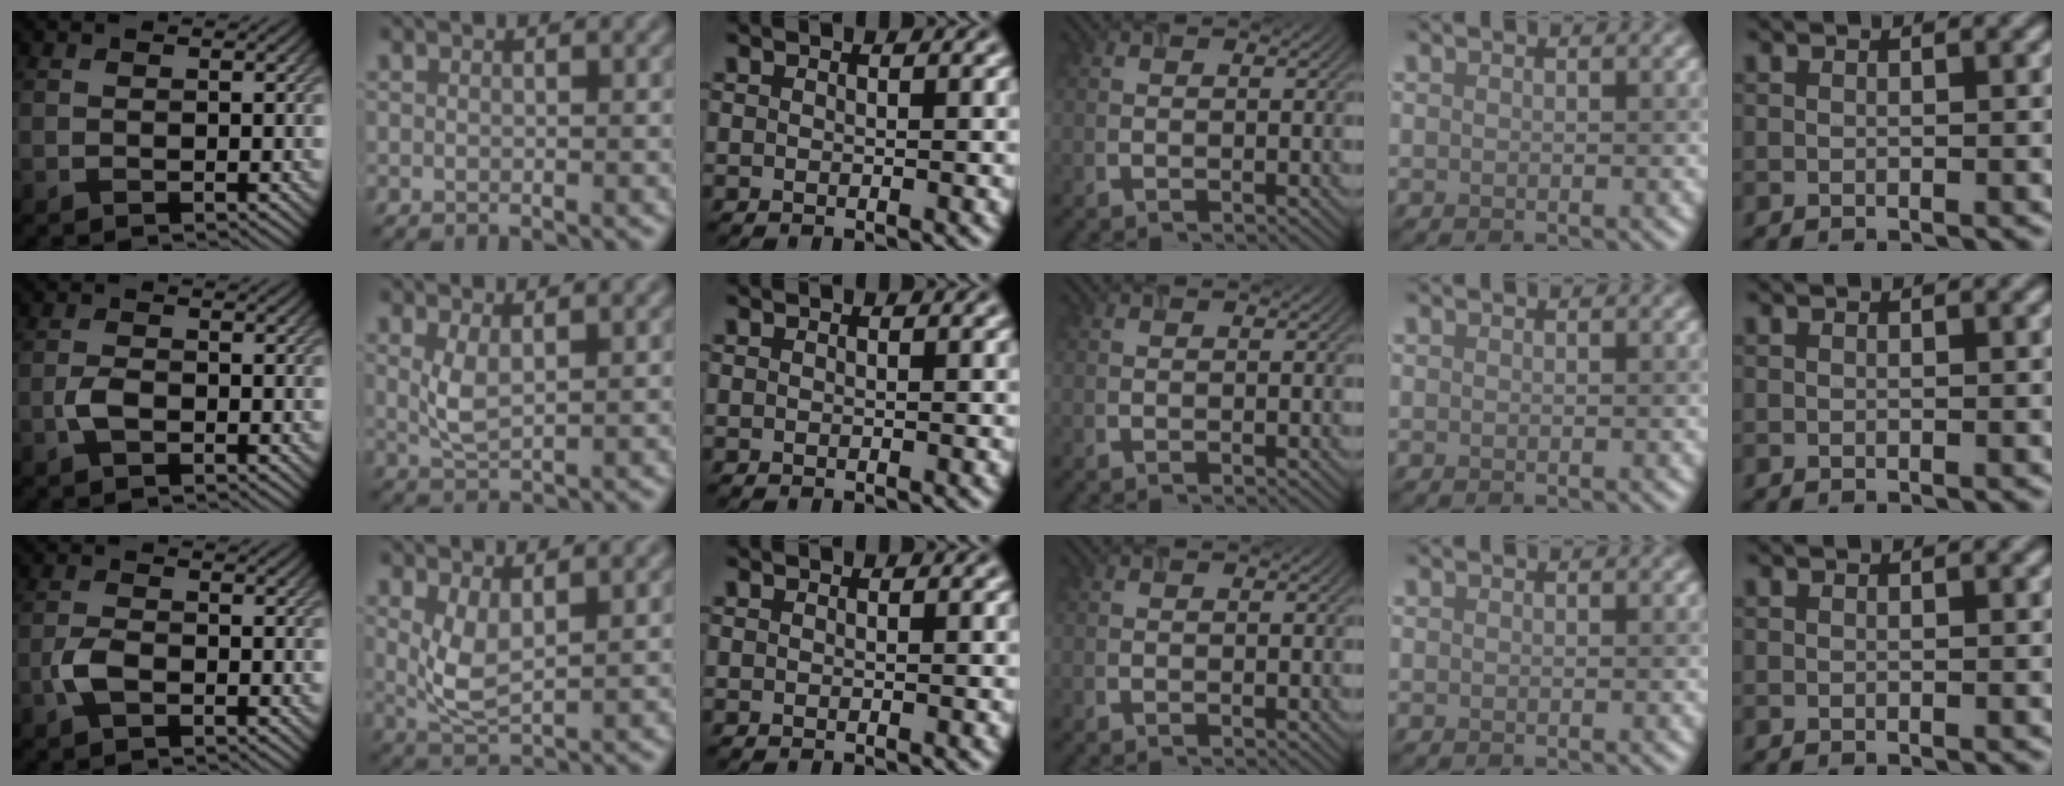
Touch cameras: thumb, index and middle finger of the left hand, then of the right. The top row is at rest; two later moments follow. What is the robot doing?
{"motion": "insert", "object": "airpods case & airpods"}